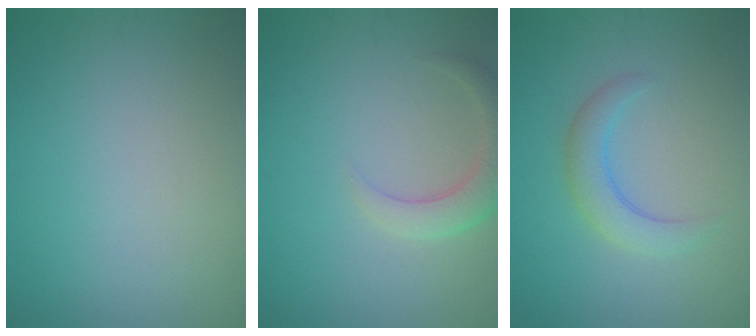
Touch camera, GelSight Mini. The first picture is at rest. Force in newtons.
{"total": 3.0, "press": 3.0, "slide": 0.3}
{"total": 2.8, "press": 2.8, "slide": 0.2}